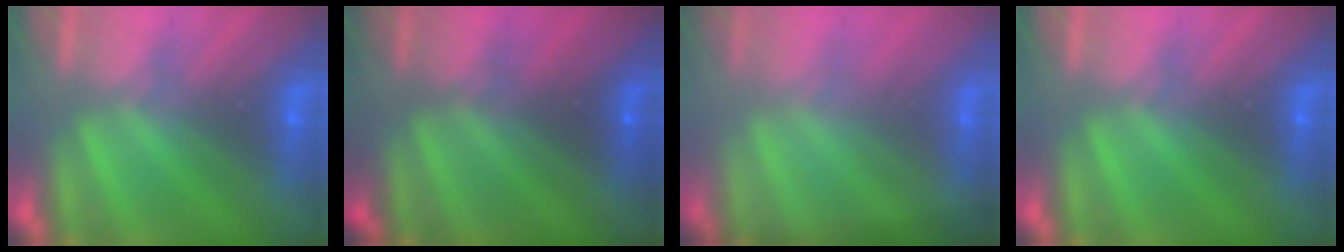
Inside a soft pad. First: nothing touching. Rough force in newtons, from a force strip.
{"total": 1.6}
{"total": 1.4}
{"total": 0.0}